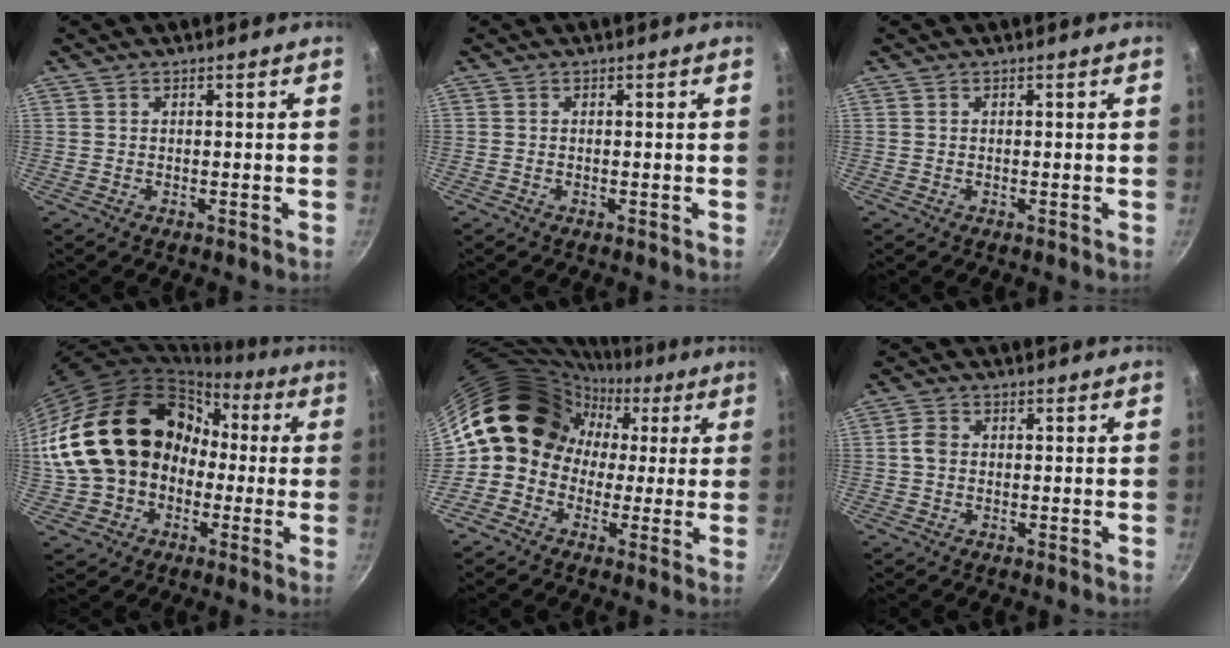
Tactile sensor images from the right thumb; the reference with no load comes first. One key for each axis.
{"total": 0.0}
{"total": 0.0}
{"total": 22.6, "fx": 0.1, "fy": 17.8, "fz": 14.0, "tx": -0.231, "ty": 0.072, "tz": 0.016}
{"total": 15.9, "fx": 0.5, "fy": 14.1, "fz": 7.4, "tx": -0.074, "ty": 0.058, "tz": -0.011}
{"total": 2.5, "fx": -0.1, "fy": 1.9, "fz": 1.5, "tx": -0.028, "ty": 0.008, "tz": -0.006}